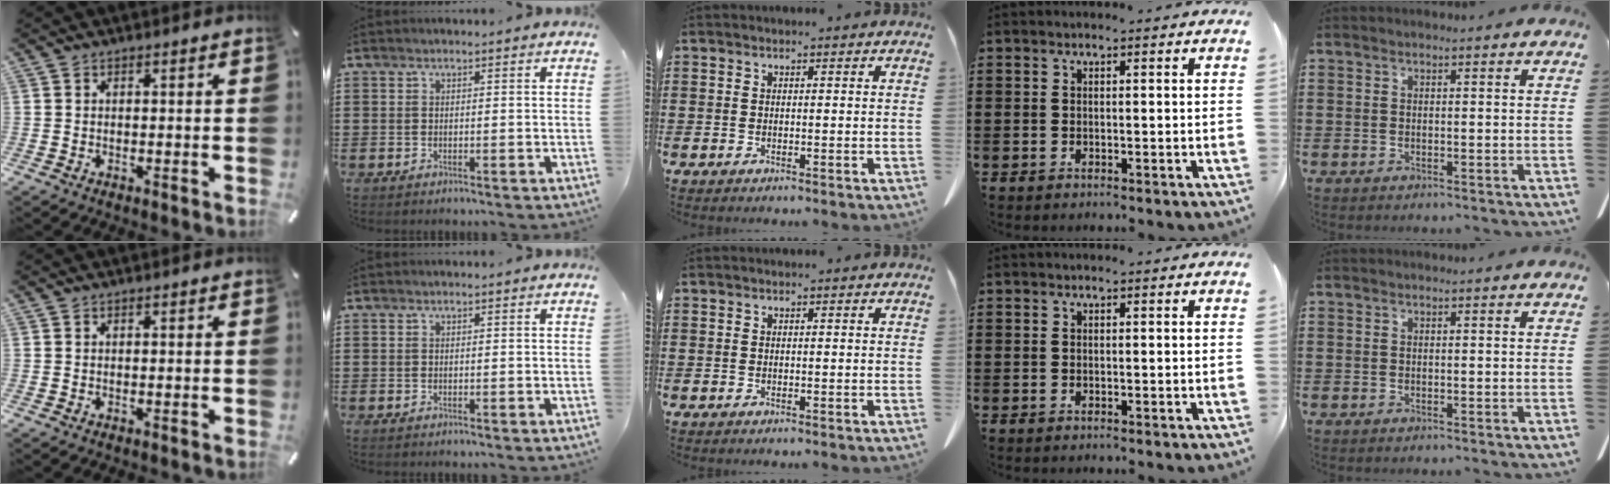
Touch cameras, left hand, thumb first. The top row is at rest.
{}